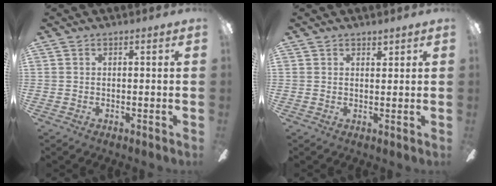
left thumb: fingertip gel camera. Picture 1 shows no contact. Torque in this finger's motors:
{"motor_torque": [0.31, -0.04, -0.26, -0.23, -0.01]}